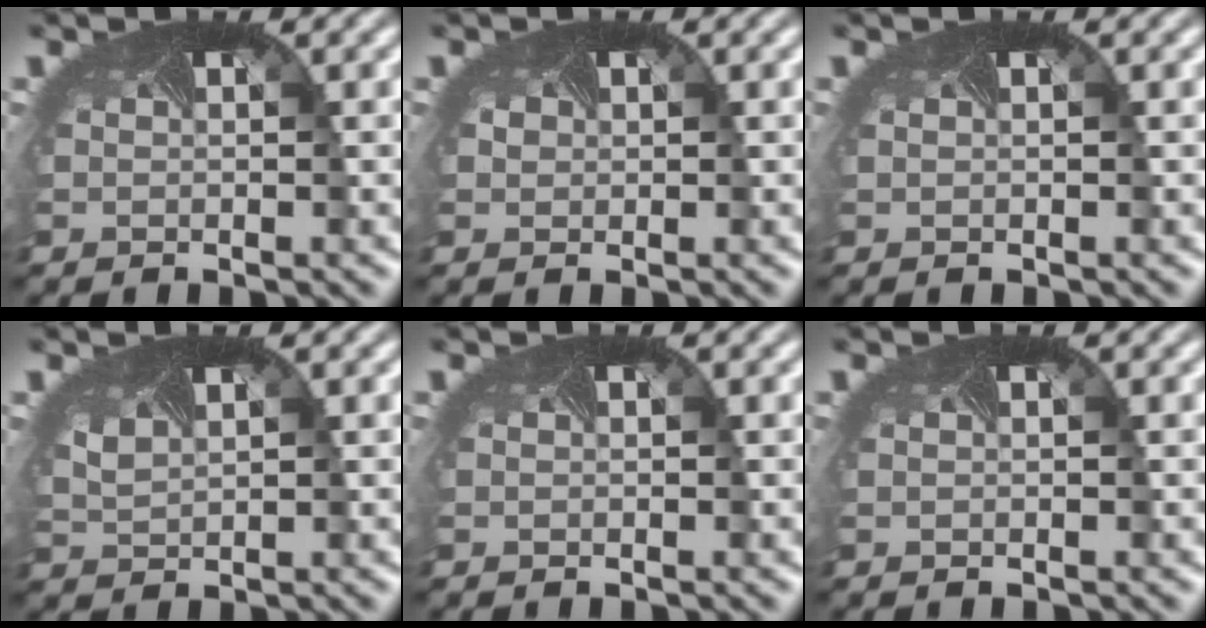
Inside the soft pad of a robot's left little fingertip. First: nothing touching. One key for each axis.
{"total": 1.0, "fx": 0.2, "fy": 1.0, "fz": 0.2, "tx": -0.006, "ty": 0.000, "tz": 0.003}
{"total": 0.0}
{"total": 1.0, "fx": 0.6, "fy": 0.7, "fz": 0.4, "tx": -0.023, "ty": -0.005, "tz": 0.021}
{"total": 0.0}
{"total": 0.0}